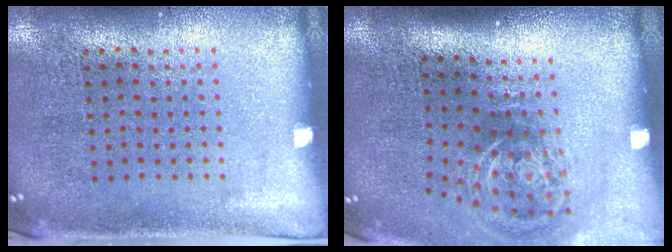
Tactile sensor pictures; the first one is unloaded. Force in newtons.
{"total": 2.2, "press": 1.4, "slide": 1.7}